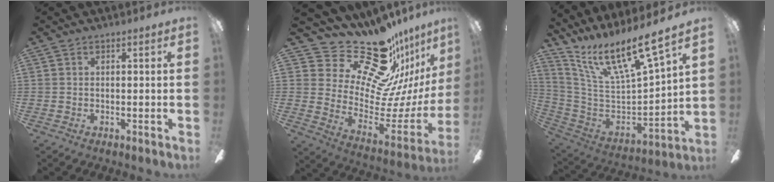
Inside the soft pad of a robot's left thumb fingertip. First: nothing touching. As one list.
[{"total": 23.9, "force": [20.1, 8.9, 9.3], "torque": [-0.140, -0.170, 0.363]}, {"total": 17.8, "force": [13.2, 4.0, 11.3], "torque": [-0.197, -0.094, 0.218]}]